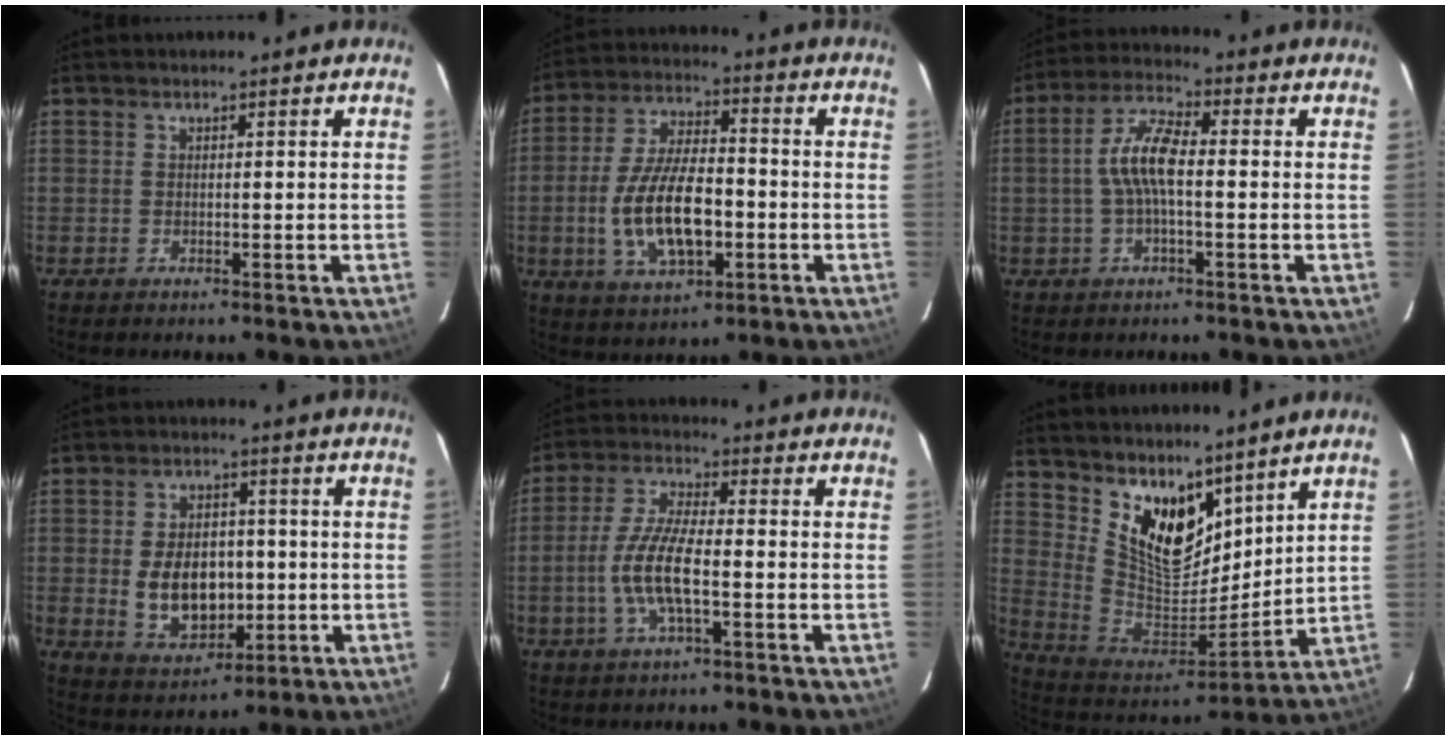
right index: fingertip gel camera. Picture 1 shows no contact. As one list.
[{"total": 14.9, "force": [-3.3, 6.5, 13.0], "torque": [-0.263, -0.001, -0.052]}, {"total": 7.7, "force": [-0.4, 2.3, 7.3], "torque": [-0.151, 0.016, -0.010]}, {"total": 11.2, "force": [-1.1, 7.5, 8.2], "torque": [-0.166, 0.002, 0.001]}, {"total": 9.8, "force": [-2.6, 2.4, 9.1], "torque": [-0.191, 0.001, -0.052]}, {"total": 15.9, "force": [10.4, 8.0, 9.0], "torque": [-0.174, -0.007, 0.207]}]